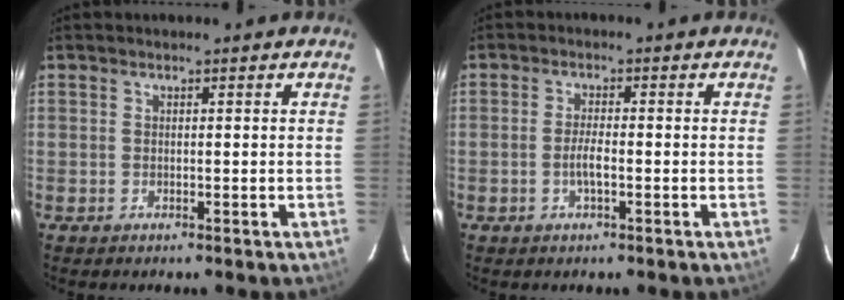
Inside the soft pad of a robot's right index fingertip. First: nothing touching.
{"total": 2.6, "force": [-1.0, 0.5, 2.4], "torque": [-0.048, -0.002, -0.018]}